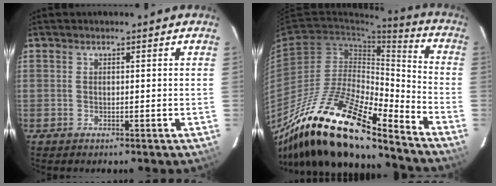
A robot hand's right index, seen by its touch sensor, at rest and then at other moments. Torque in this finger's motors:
{"motor_torque": [1.14, -1.01, 0.98, 0.21]}